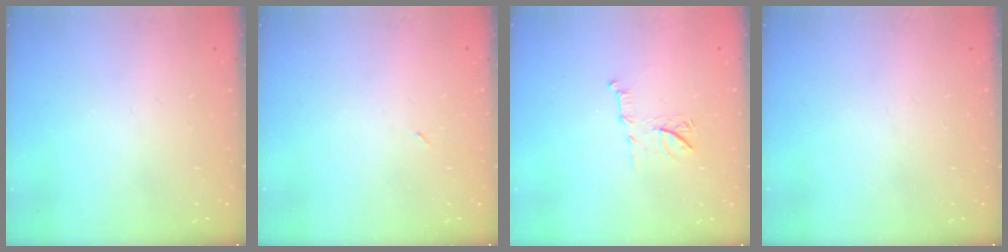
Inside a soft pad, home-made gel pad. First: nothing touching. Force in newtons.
{"total": 2.1, "press": 1.9, "slide": 1.0}
{"total": 8.6, "press": 8.5, "slide": 1.1}
{"total": 0.0}